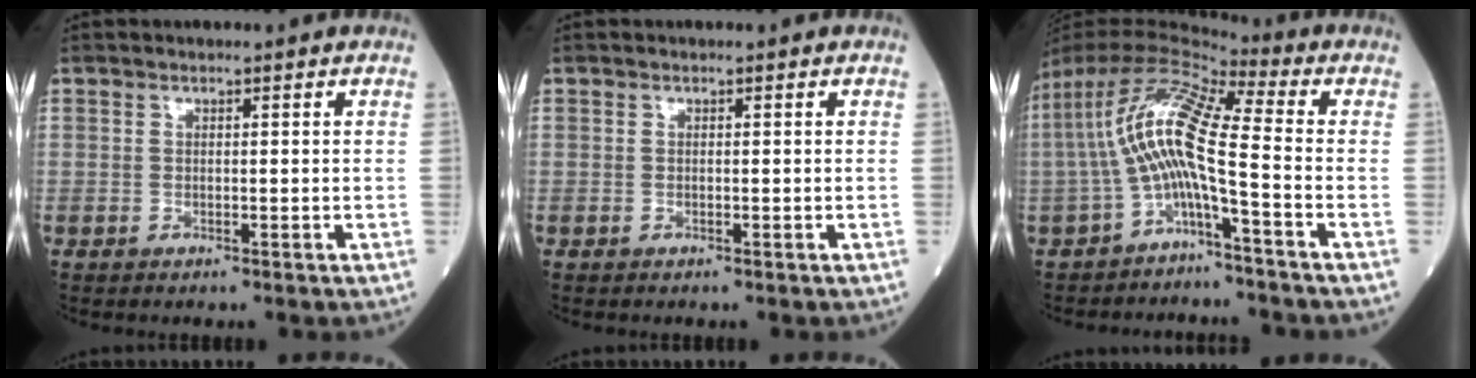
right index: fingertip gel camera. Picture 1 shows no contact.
{"total": 0.0}
{"total": 11.9, "force": [-2.3, 1.1, 11.6], "torque": [-0.236, 0.036, -0.055]}